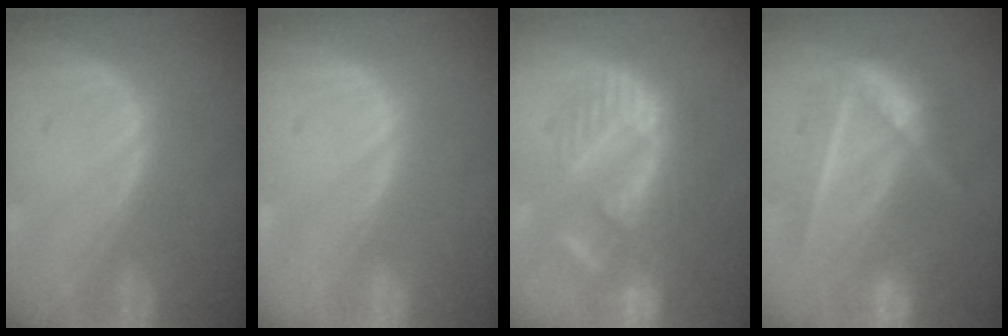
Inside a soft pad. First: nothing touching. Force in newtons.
{"total": 0.0}
{"total": 9.6, "press": 9.4, "slide": 2.2}
{"total": 7.3, "press": 7.3, "slide": 0.2}